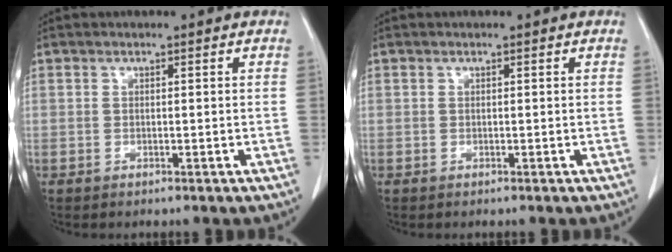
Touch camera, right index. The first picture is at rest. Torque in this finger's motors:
{"motor_torque": [0.00, 0.00, 0.00, 0.00]}